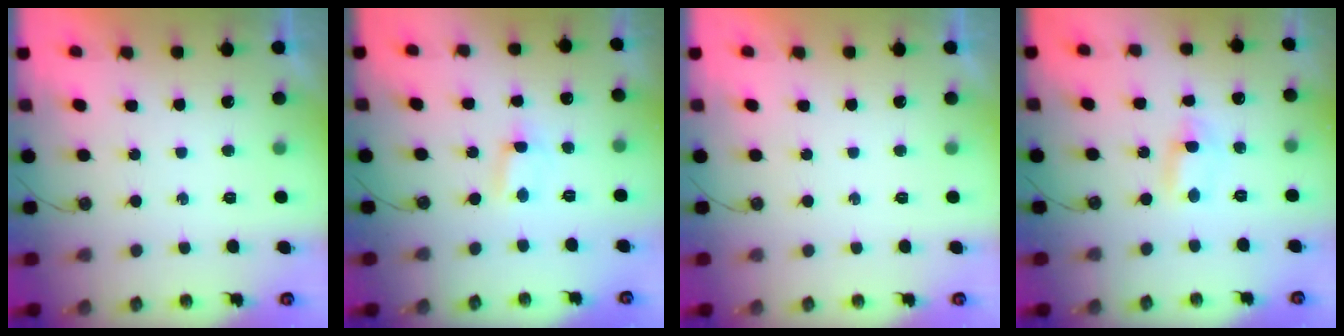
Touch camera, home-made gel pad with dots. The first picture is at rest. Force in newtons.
{"total": 0.6, "press": 0.4, "slide": 0.5}
{"total": 0.0}
{"total": 1.2, "press": 1.0, "slide": 0.6}